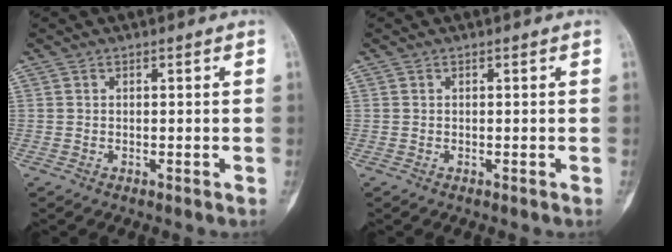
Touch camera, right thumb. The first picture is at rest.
{"total": 0.0}